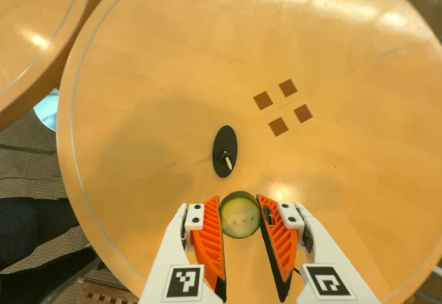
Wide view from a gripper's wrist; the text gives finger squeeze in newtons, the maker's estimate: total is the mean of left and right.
{"total": 9.2, "left": 9.1, "right": 9.4}